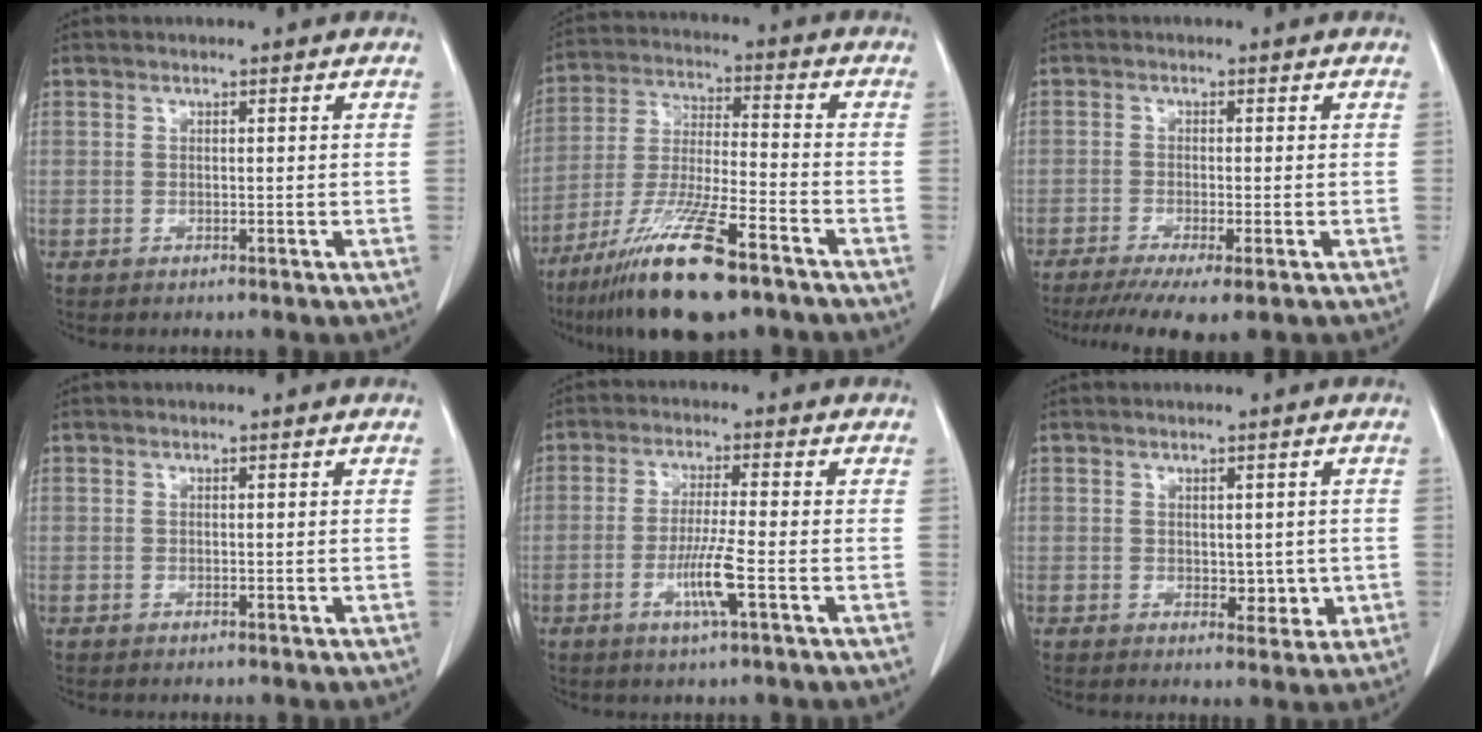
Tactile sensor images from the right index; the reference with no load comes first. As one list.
[{"total": 16.3, "force": [-10.5, 2.1, 12.3], "torque": [-0.246, -0.041, -0.193]}, {"total": 7.5, "force": [-5.2, 0.6, 5.3], "torque": [-0.079, -0.019, -0.084]}, {"total": 0.0}, {"total": 6.1, "force": [-2.2, -0.4, 5.7], "torque": [-0.106, -0.012, -0.042]}, {"total": 3.5, "force": [-0.1, 2.1, 2.8], "torque": [-0.027, -0.004, 0.007]}]